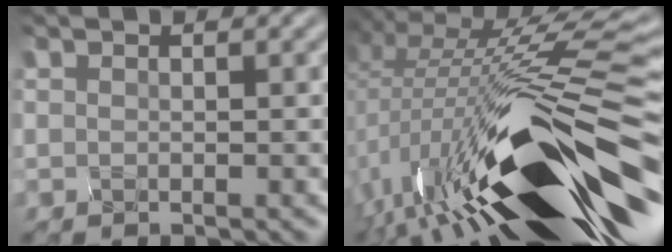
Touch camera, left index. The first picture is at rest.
{"total": 17.0, "force": [-4.1, 5.1, 15.7], "torque": [-0.266, 0.000, -0.059]}